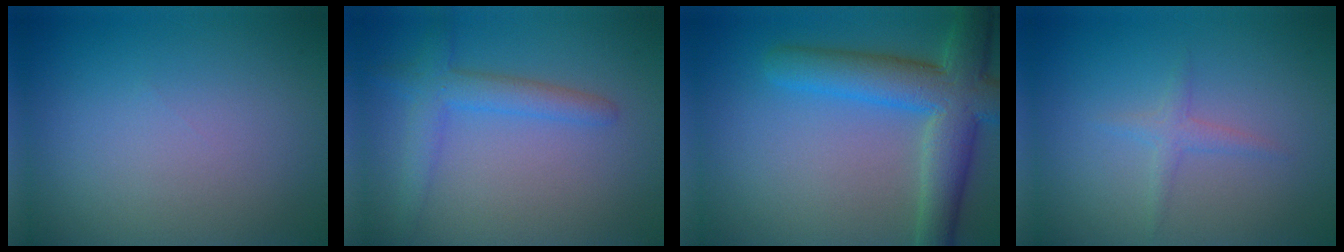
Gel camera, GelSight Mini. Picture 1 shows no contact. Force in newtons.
{"total": 3.2, "press": 3.2, "slide": 0.1}
{"total": 7.9, "press": 7.9, "slide": 0.4}
{"total": 1.3, "press": 1.3, "slide": 0.0}